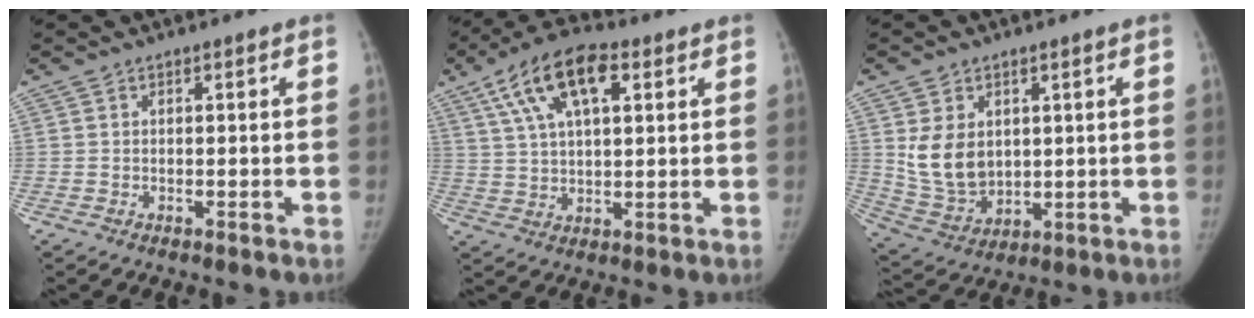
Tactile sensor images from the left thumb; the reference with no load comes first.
{"total": 13.7, "force": [5.9, 6.2, 10.7], "torque": [-0.185, 0.007, 0.103]}
{"total": 10.0, "force": [2.3, 7.4, 6.4], "torque": [-0.091, -0.021, 0.068]}